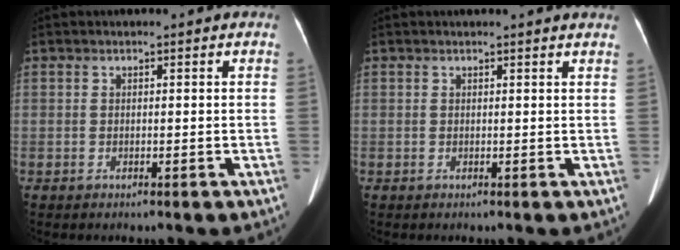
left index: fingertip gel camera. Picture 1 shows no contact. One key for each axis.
{"total": 3.8, "fx": 3.6, "fy": -0.3, "fz": 1.3, "tx": -0.016, "ty": 0.008, "tz": 0.030}